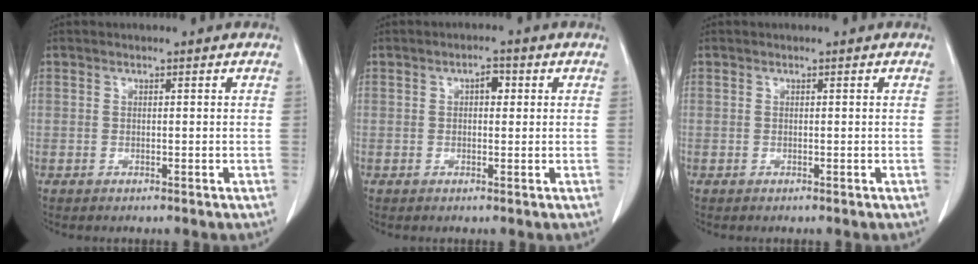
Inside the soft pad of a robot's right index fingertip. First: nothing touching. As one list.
[{"total": 2.1, "force": [0.5, 1.1, 1.7], "torque": [-0.024, 0.008, 0.006]}, {"total": 0.0}]